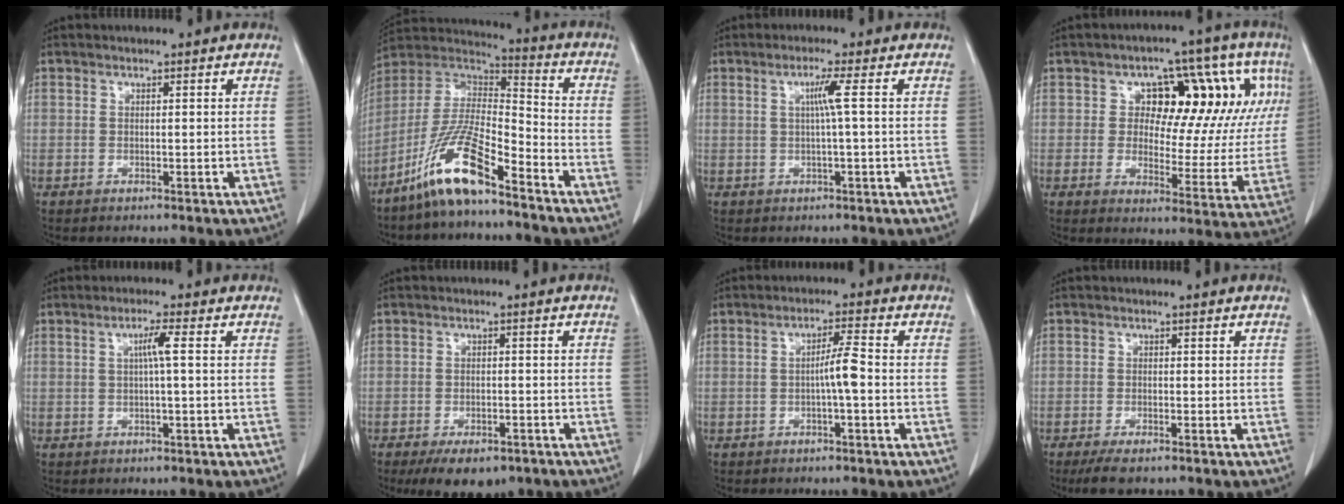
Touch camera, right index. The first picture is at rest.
{"total": 13.9, "force": [-9.2, 2.1, 10.1], "torque": [-0.210, 0.000, -0.176]}
{"total": 2.9, "force": [0.4, -0.9, 2.7], "torque": [-0.053, 0.002, 0.009]}
{"total": 16.4, "force": [5.3, 8.3, 13.0], "torque": [-0.138, 0.030, 0.070]}
{"total": 2.8, "force": [0.4, -0.7, 2.6], "torque": [-0.050, 0.002, 0.007]}
{"total": 8.2, "force": [-5.9, 3.9, 4.2], "torque": [-0.054, 0.000, -0.085]}
{"total": 3.5, "force": [-0.6, -0.2, 3.4], "torque": [-0.054, 0.006, -0.009]}
{"total": 4.0, "force": [-3.1, 1.0, 2.4], "torque": [-0.045, -0.008, -0.049]}